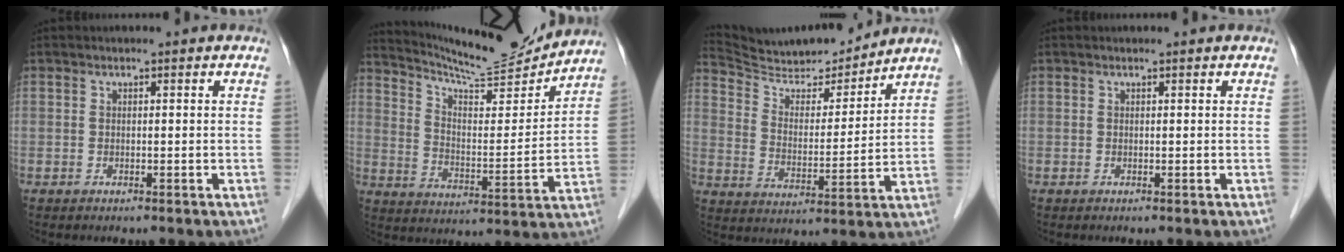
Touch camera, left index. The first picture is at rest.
{"total": 14.8, "force": [14.4, 0.2, 3.5], "torque": [-0.067, -0.031, 0.216]}
{"total": 13.6, "force": [13.2, 1.7, 2.6], "torque": [-0.048, -0.009, 0.223]}
{"total": 0.0}